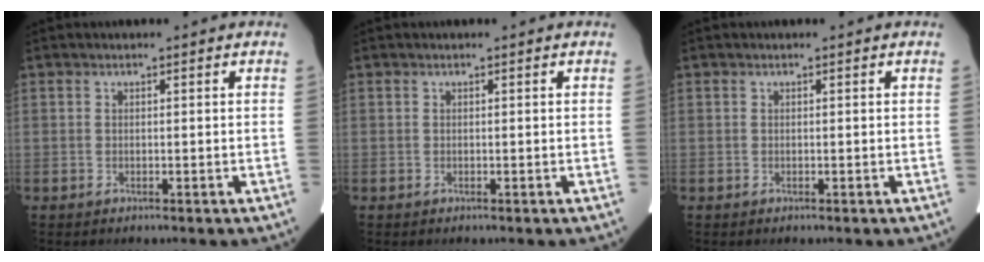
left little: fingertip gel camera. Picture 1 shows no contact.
{"total": 0.0}
{"total": 0.0}